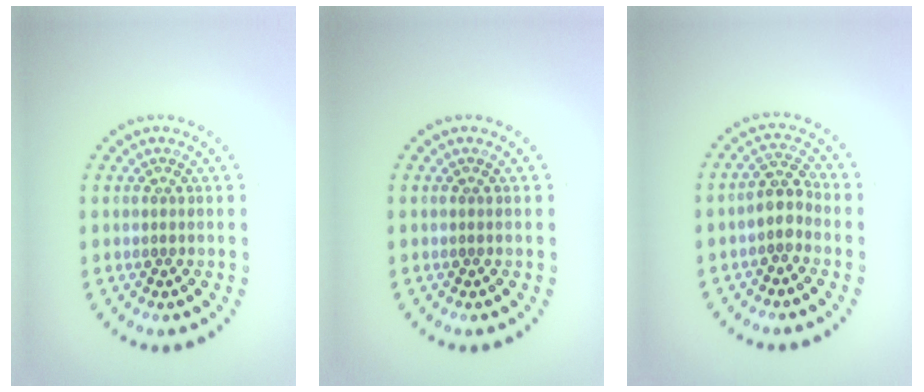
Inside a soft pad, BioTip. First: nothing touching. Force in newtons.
{"total": 0.0}
{"total": 2.4, "press": 2.0, "slide": 1.3}